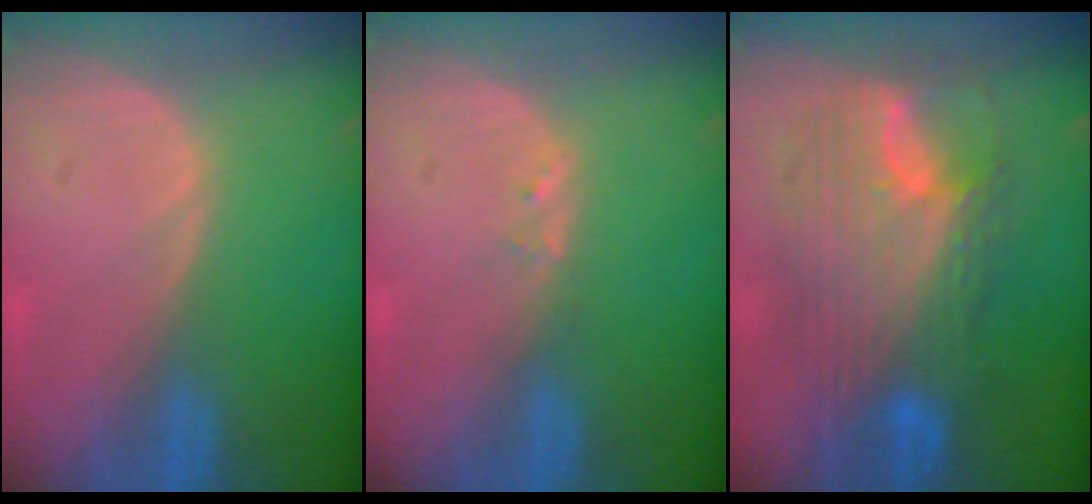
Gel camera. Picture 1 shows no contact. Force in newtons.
{"total": 1.0, "press": 1.0, "slide": 0.2}
{"total": 11.7, "press": 11.7, "slide": 1.1}